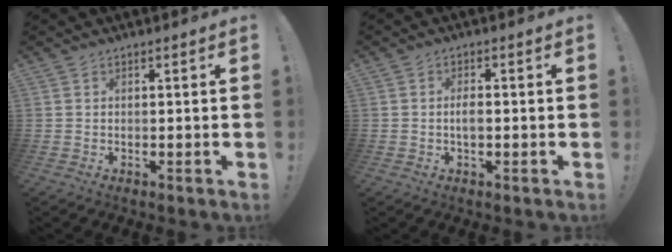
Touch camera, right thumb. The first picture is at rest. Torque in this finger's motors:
{"motor_torque": [2.70, 1.87, 0.67, -0.89, 0.52]}